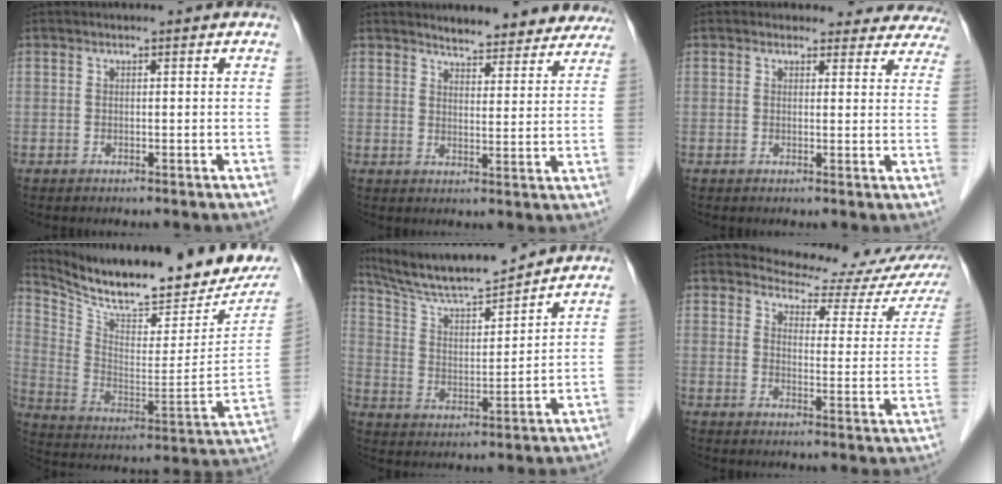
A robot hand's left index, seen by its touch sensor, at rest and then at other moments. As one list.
[{"total": 13.4, "force": [12.6, 3.1, 3.6], "torque": [-0.014, -0.017, 0.137]}, {"total": 10.9, "force": [10.2, 3.9, 0.3], "torque": [0.053, -0.015, 0.073]}, {"total": 23.3, "force": [20.7, 4.5, 9.7], "torque": [-0.168, -0.047, 0.307]}, {"total": 12.9, "force": [12.0, 0.5, 4.7], "torque": [-0.094, 0.007, 0.217]}, {"total": 13.2, "force": [12.8, 2.6, 2.1], "torque": [-0.001, -0.051, 0.133]}]